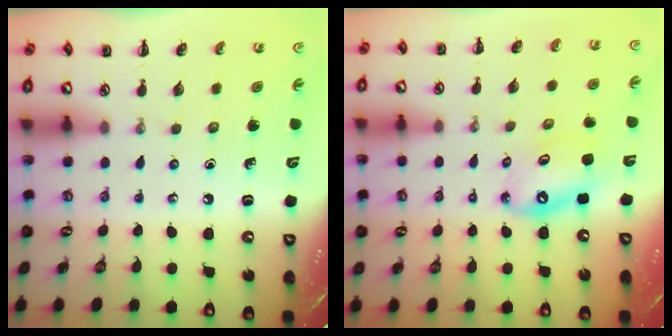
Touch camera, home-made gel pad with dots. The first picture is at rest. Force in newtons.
{"total": 9.6, "press": 9.3, "slide": 2.4}